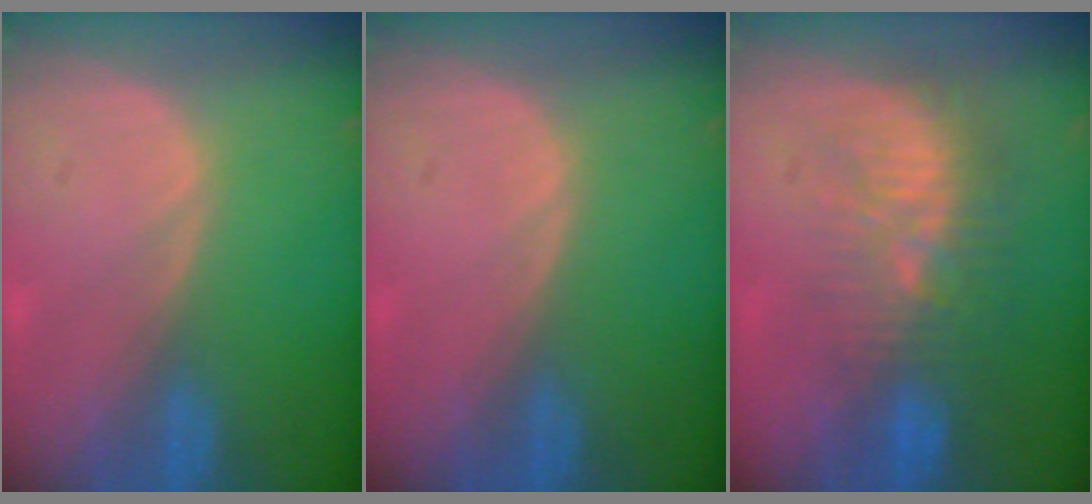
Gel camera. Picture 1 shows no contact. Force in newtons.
{"total": 0.0}
{"total": 9.7, "press": 9.1, "slide": 3.6}